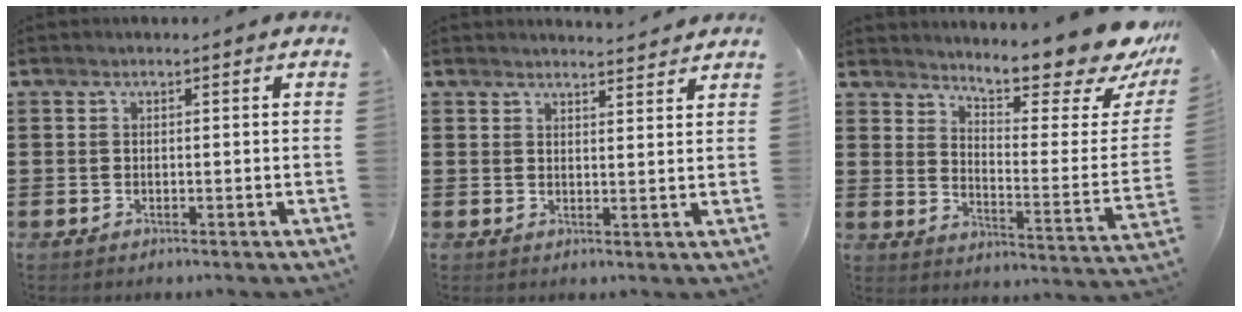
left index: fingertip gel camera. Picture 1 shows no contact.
{"total": 2.6, "force": [2.6, -0.1, 0.2], "torque": [-0.010, -0.007, 0.050]}
{"total": 11.7, "force": [10.1, 1.5, 5.7], "torque": [-0.096, -0.077, 0.169]}